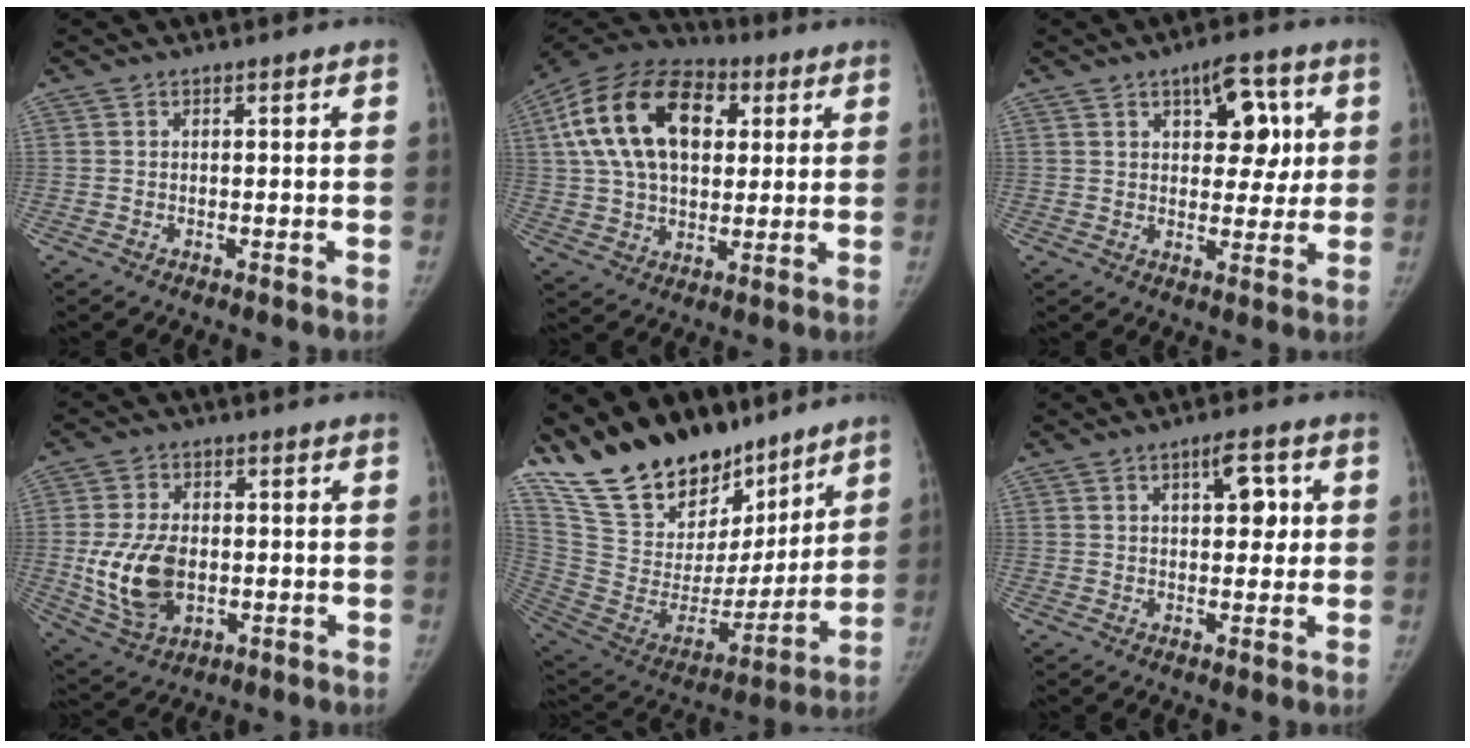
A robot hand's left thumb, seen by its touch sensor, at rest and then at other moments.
{"total": 22.5, "force": [6.1, 14.1, 16.3], "torque": [-0.292, 0.014, 0.099]}
{"total": 9.8, "force": [3.3, 5.5, 7.3], "torque": [-0.058, -0.008, 0.041]}
{"total": 12.4, "force": [-1.1, 8.3, 9.2], "torque": [-0.159, -0.003, -0.009]}
{"total": 25.8, "force": [20.2, 12.1, 10.4], "torque": [-0.147, -0.089, 0.360]}
{"total": 5.4, "force": [1.5, 2.6, 4.5], "torque": [-0.048, -0.001, 0.018]}